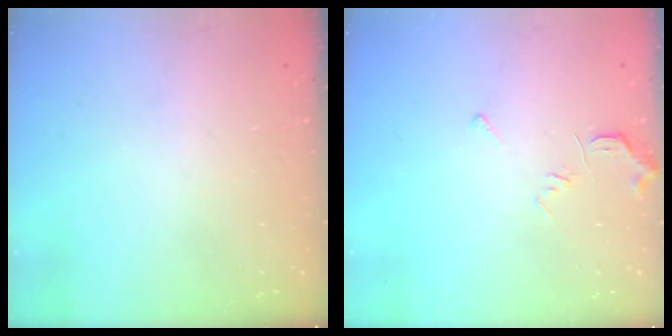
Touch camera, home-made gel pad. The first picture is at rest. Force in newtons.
{"total": 5.7, "press": 5.7, "slide": 0.6}